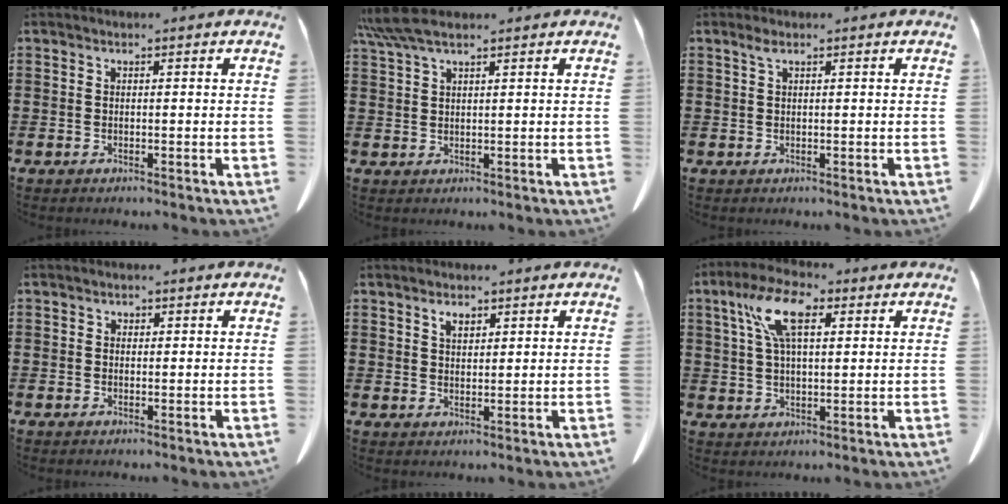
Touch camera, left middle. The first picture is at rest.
{"total": 5.3, "force": [3.9, 0.9, 3.5], "torque": [-0.076, -0.004, 0.073]}
{"total": 1.3, "force": [0.6, 0.4, 1.0], "torque": [-0.023, 0.001, 0.012]}
{"total": 0.5, "force": [0.2, 0.4, 0.2], "torque": [-0.007, 0.000, 0.007]}
{"total": 2.3, "force": [1.7, 1.0, 1.3], "torque": [-0.022, -0.002, 0.030]}
{"total": 9.3, "force": [3.7, 3.9, 7.6], "torque": [-0.164, 0.012, 0.065]}